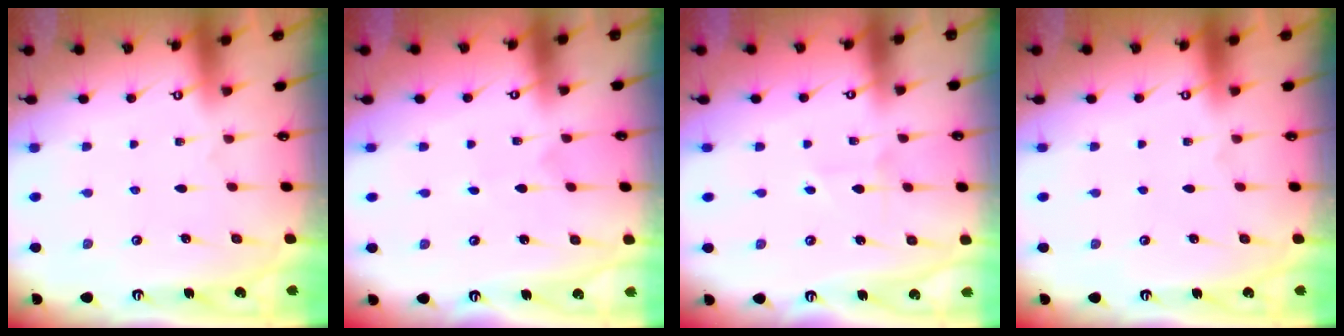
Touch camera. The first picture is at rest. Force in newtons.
{"total": 0.7, "press": 0.7, "slide": 0.0}
{"total": 2.3, "press": 2.3, "slide": 0.3}
{"total": 0.0}